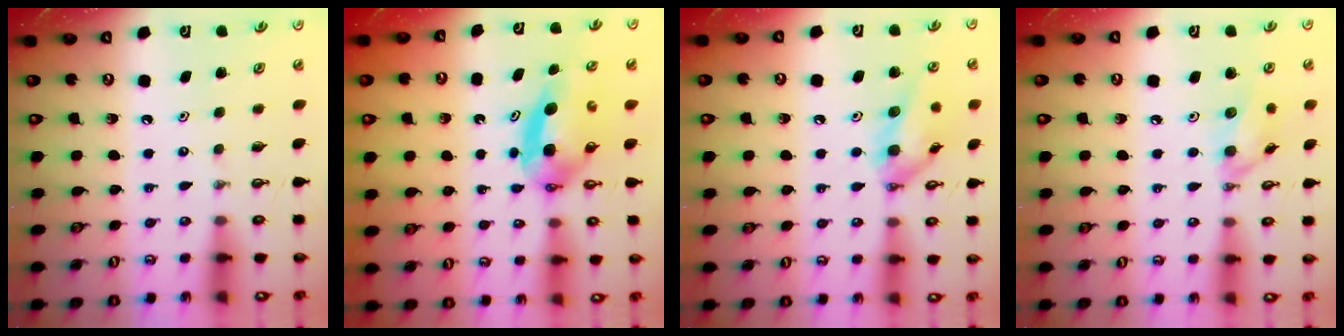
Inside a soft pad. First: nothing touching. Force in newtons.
{"total": 5.8, "press": 5.5, "slide": 2.1}
{"total": 13.0, "press": 13.0, "slide": 0.9}
{"total": 10.0, "press": 10.0, "slide": 1.2}